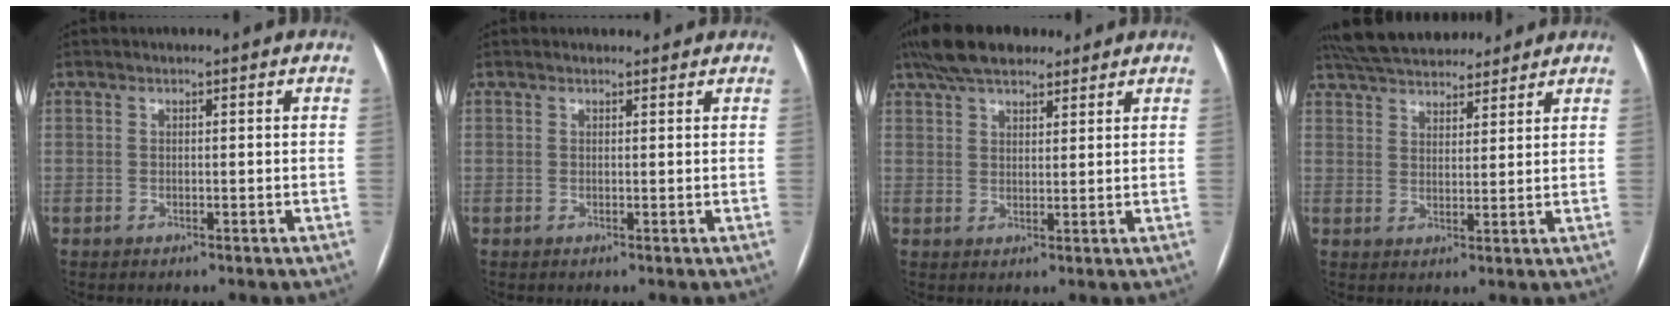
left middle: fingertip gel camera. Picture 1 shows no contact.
{"total": 2.1, "force": [1.9, 0.8, 0.2], "torque": [-0.004, 0.012, 0.019]}
{"total": 10.0, "force": [7.8, 3.8, 5.1], "torque": [-0.085, 0.038, 0.135]}
{"total": 14.0, "force": [12.5, 4.2, 4.8], "torque": [-0.086, 0.036, 0.196]}